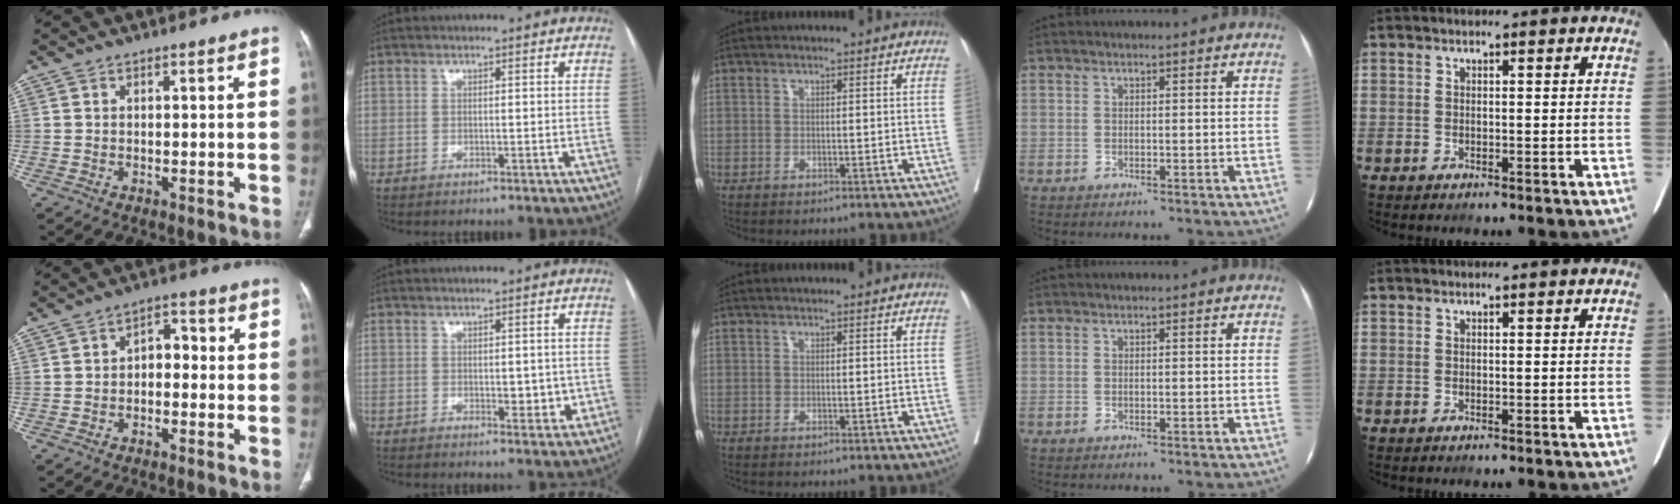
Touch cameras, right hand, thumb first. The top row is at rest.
{"thumb": {"total": 4.3, "force": [-0.7, 2.9, 3.1], "torque": [-0.030, 0.025, -0.022]}, "index": {"total": 3.6, "force": [-0.2, 2.0, 3.0], "torque": [-0.033, -0.001, 0.005]}}